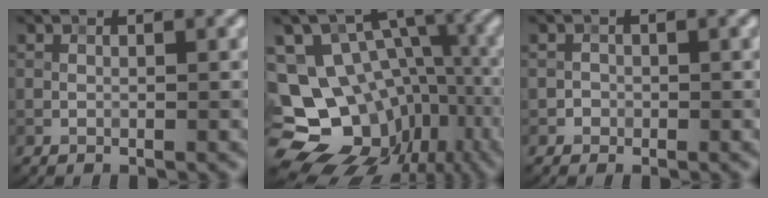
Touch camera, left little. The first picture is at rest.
{"total": 16.0, "force": [-6.0, 12.7, 7.6], "torque": [-0.150, 0.002, -0.071]}
{"total": 0.8, "force": [-0.3, 0.7, -0.1], "torque": [0.012, -0.001, -0.005]}